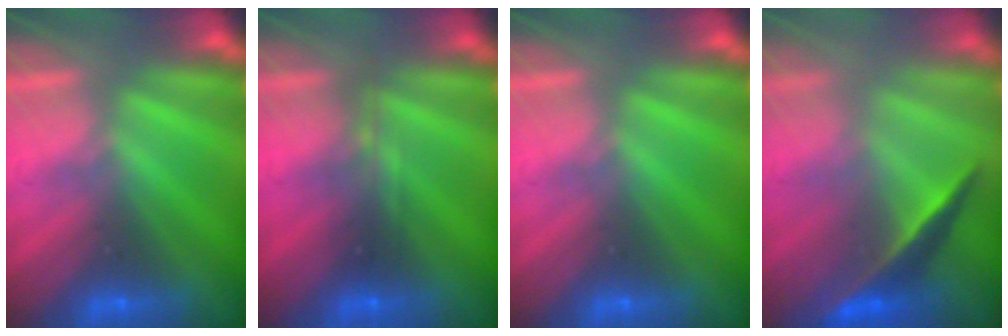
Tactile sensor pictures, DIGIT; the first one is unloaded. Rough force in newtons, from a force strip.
{"total": 2.3}
{"total": 0.0}
{"total": 1.9}